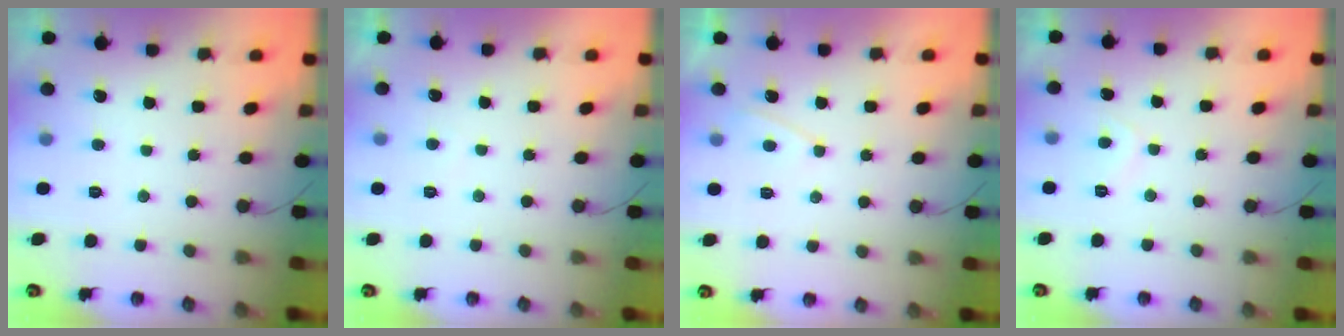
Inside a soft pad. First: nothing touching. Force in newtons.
{"total": 0.0}
{"total": 2.9, "press": 2.9, "slide": 0.3}
{"total": 2.4, "press": 2.3, "slide": 0.5}